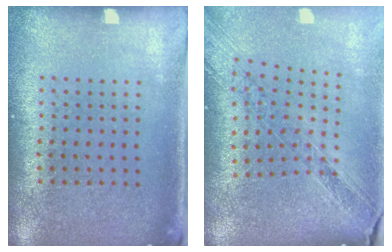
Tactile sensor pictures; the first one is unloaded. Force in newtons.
{"total": 1.4, "press": 1.3, "slide": 0.5}